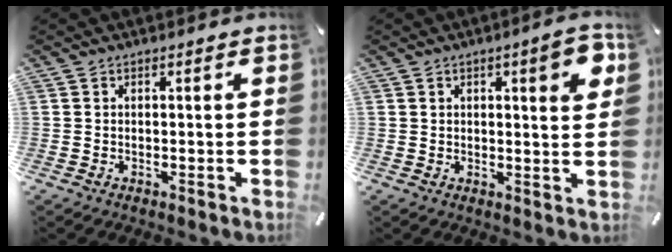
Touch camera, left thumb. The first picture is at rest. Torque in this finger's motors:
{"motor_torque": [0.08, 0.00, -0.06, -0.13, 0.02]}